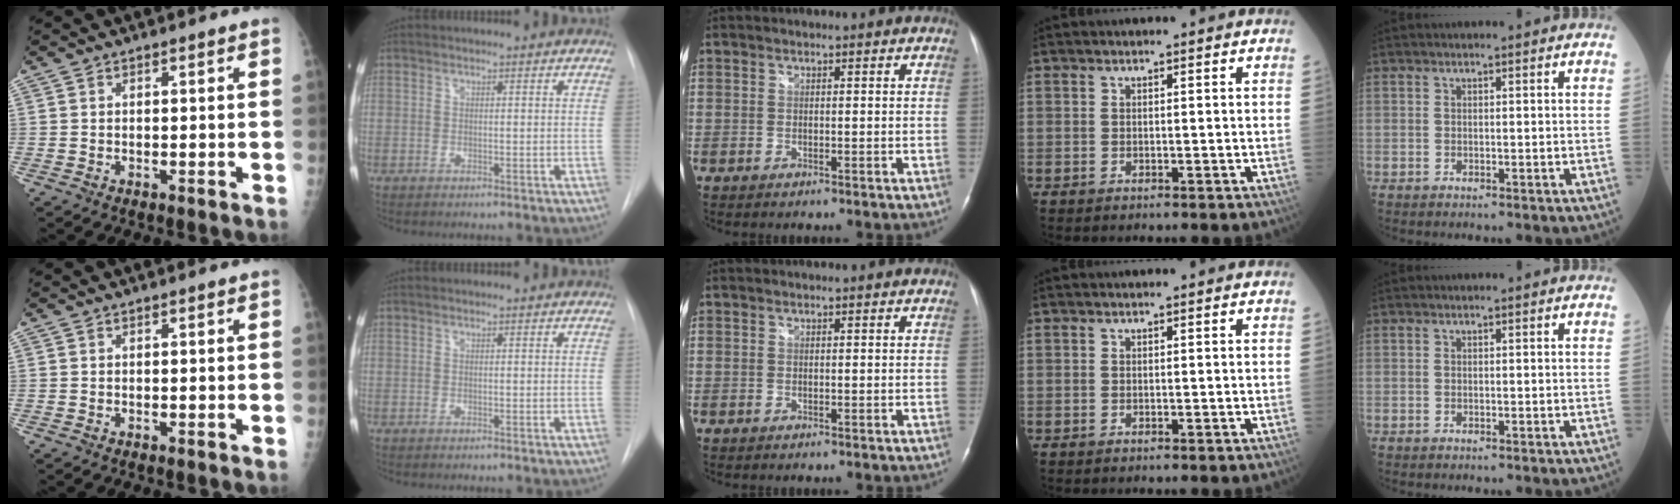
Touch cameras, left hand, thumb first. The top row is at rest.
{}